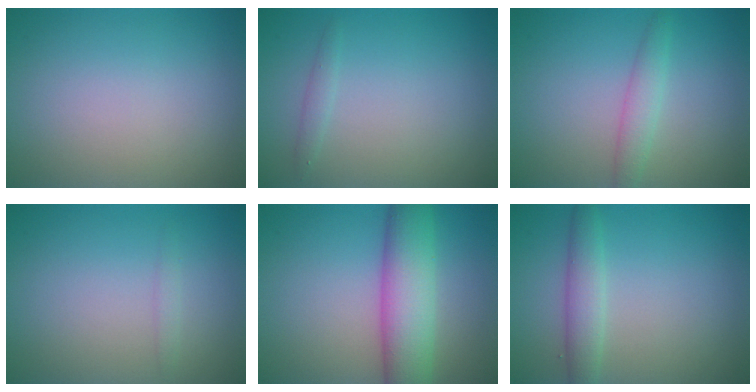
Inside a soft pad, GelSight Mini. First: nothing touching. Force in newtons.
{"total": 0.8, "press": 0.8, "slide": 0.1}
{"total": 2.0, "press": 2.0, "slide": 0.0}
{"total": 0.8, "press": 0.8, "slide": 0.0}
{"total": 7.1, "press": 7.1, "slide": 0.2}
{"total": 2.5, "press": 2.5, "slide": 0.2}